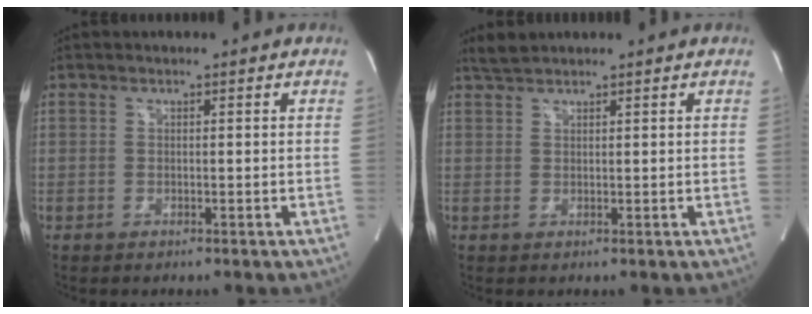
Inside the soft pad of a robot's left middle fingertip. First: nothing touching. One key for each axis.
{"total": 2.0, "fx": 1.9, "fy": 0.0, "fz": 0.4, "tx": -0.015, "ty": 0.010, "tz": 0.042}